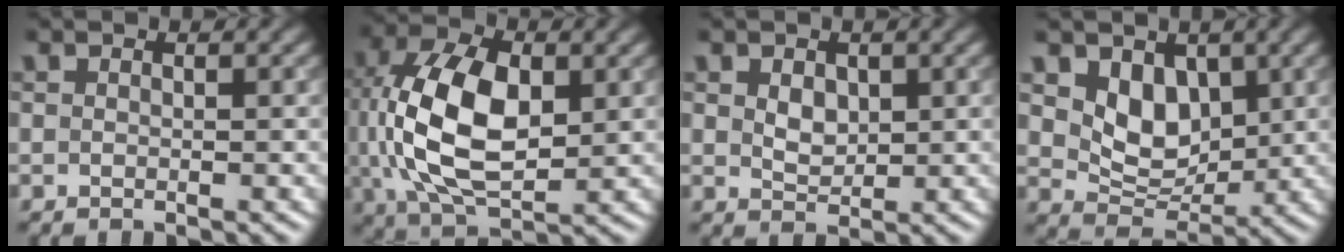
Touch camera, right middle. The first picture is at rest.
{"total": 11.2, "force": [0.9, 6.4, 9.1], "torque": [-0.192, 0.004, 0.019]}
{"total": 2.0, "force": [0.6, 1.4, 1.3], "torque": [-0.026, -0.003, 0.014]}
{"total": 4.7, "force": [1.6, 3.4, 2.9], "torque": [-0.058, -0.015, 0.028]}